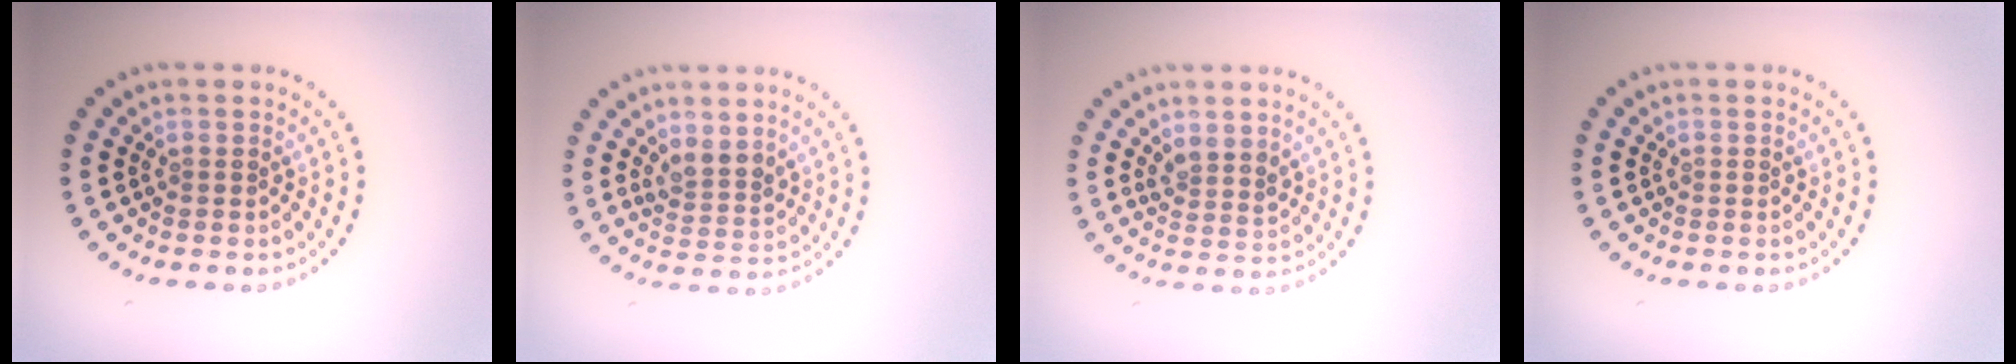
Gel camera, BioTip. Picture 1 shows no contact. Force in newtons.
{"total": 2.2, "press": 1.9, "slide": 1.2}
{"total": 1.9, "press": 1.6, "slide": 1.1}
{"total": 0.0}